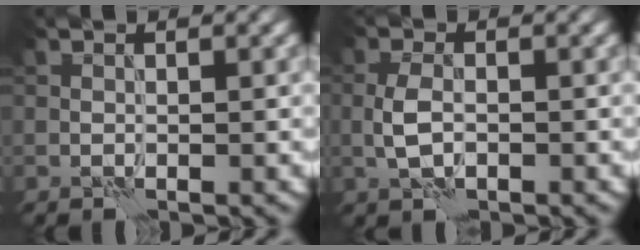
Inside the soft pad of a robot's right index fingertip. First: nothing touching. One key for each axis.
{"total": 2.2, "fx": -0.3, "fy": 1.2, "fz": 1.9, "tx": -0.044, "ty": 0.000, "tz": -0.010}